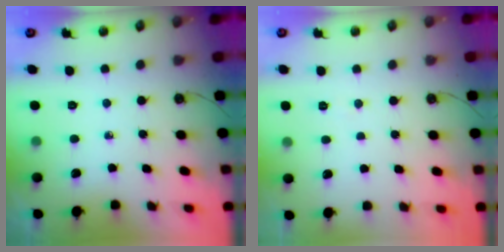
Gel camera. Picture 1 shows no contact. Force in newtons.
{"total": 17.6, "press": 5.1, "slide": 16.9}